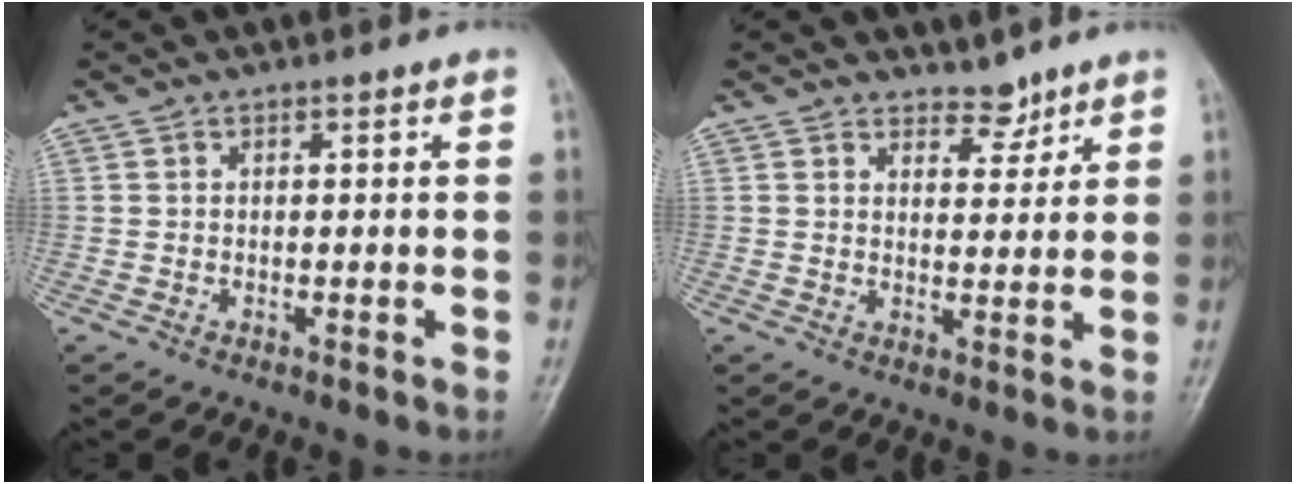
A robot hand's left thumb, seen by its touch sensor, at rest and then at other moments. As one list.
[{"total": 3.5, "force": [3.0, 1.7, 0.6], "torque": [0.015, -0.023, 0.047]}]